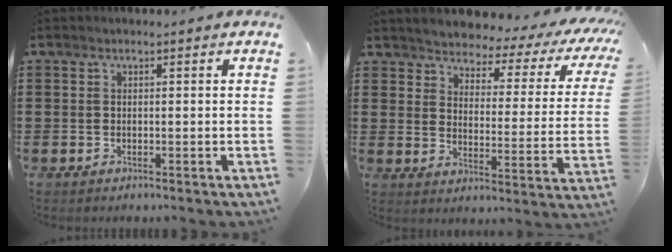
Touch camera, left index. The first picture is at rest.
{"total": 2.9, "force": [2.8, 0.5, 0.6], "torque": [-0.034, -0.029, 0.037]}